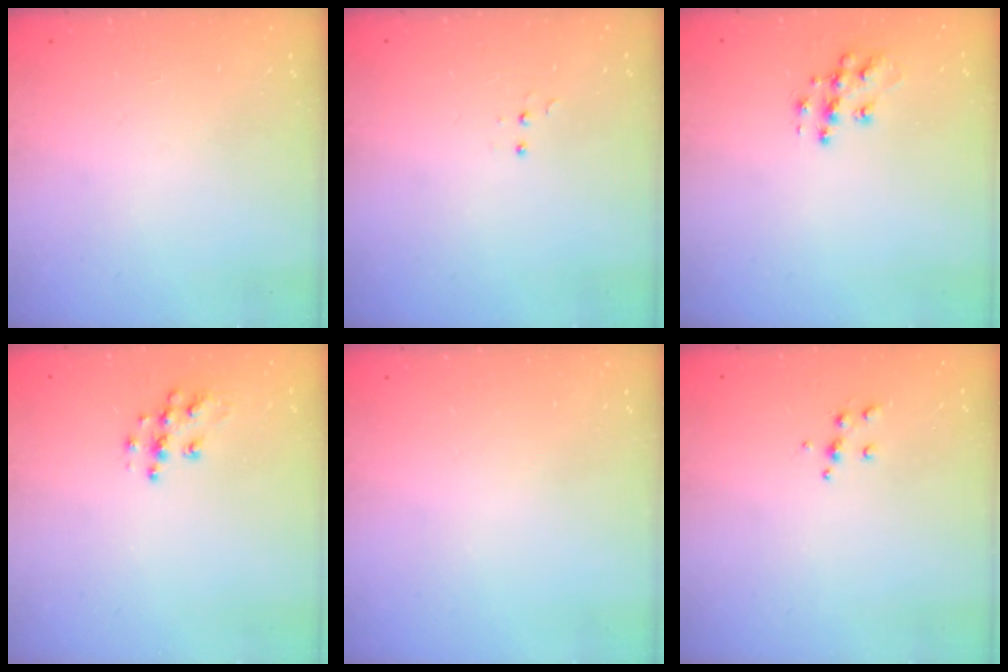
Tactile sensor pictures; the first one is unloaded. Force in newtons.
{"total": 3.4, "press": 3.3, "slide": 0.7}
{"total": 10.2, "press": 10.2, "slide": 0.7}
{"total": 8.5, "press": 8.5, "slide": 0.4}
{"total": 0.0}
{"total": 5.0, "press": 5.0, "slide": 0.6}